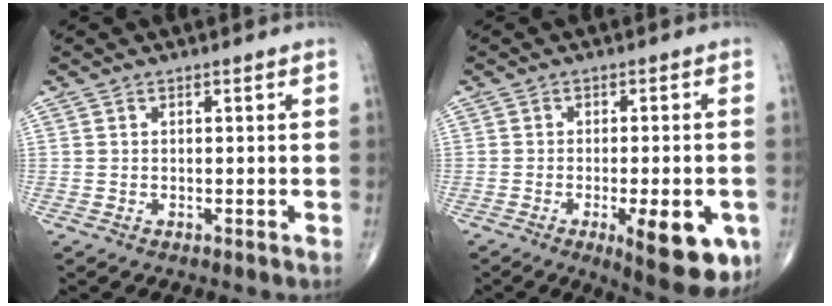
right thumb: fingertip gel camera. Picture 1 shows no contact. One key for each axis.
{"total": 12.8, "fx": -4.7, "fy": 4.3, "fz": 11.1, "tx": -0.127, "ty": -0.003, "tz": -0.054}